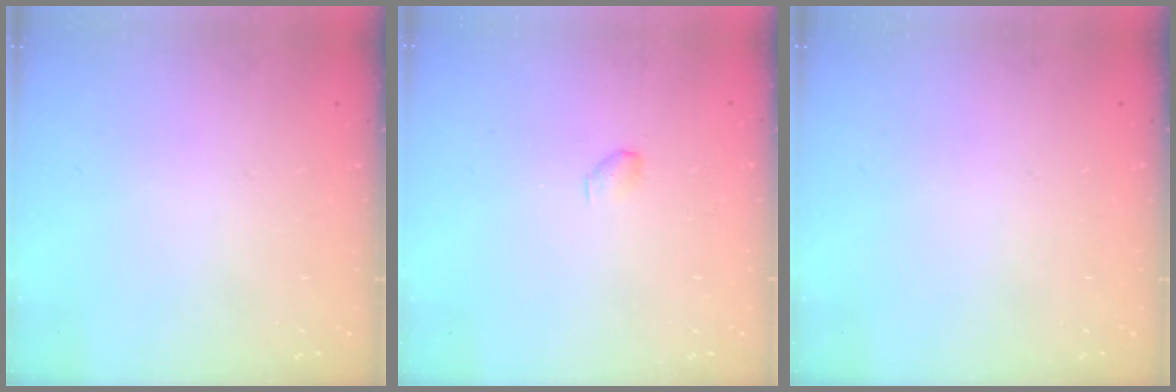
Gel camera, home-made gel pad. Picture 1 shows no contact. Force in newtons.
{"total": 2.9, "press": 2.9, "slide": 0.5}
{"total": 0.0}